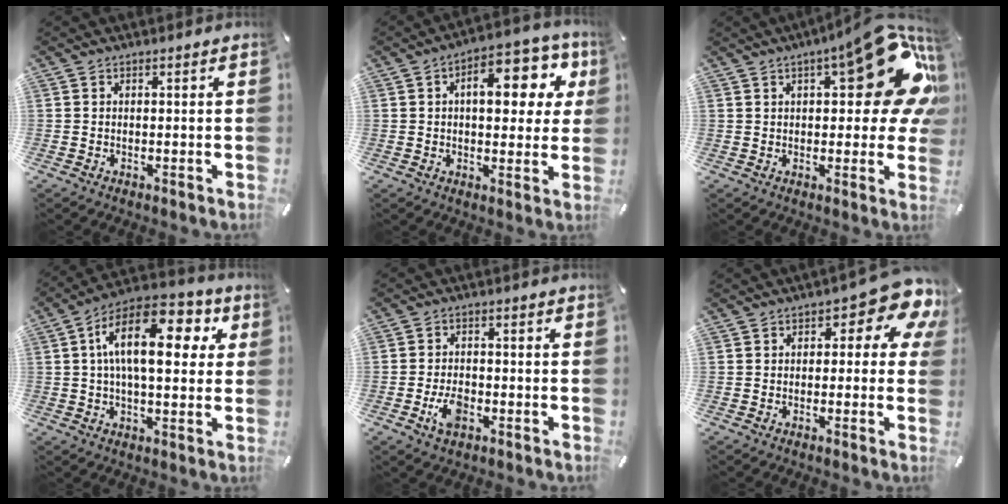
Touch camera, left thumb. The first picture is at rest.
{"total": 14.0, "force": [4.1, 7.5, 11.1], "torque": [-0.143, -0.014, 0.065]}
{"total": 22.1, "force": [7.5, 8.8, 18.9], "torque": [-0.226, -0.043, 0.113]}
{"total": 17.8, "force": [4.8, 9.0, 14.5], "torque": [-0.247, -0.005, 0.076]}
{"total": 5.9, "force": [-2.5, 3.5, 4.0], "torque": [-0.089, 0.008, -0.047]}
{"total": 9.2, "force": [4.0, 4.2, 7.1], "torque": [-0.085, -0.029, 0.065]}